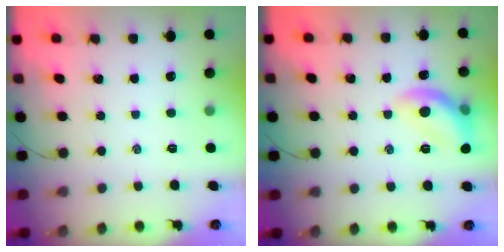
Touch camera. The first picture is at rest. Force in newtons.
{"total": 11.8, "press": 11.8, "slide": 0.5}